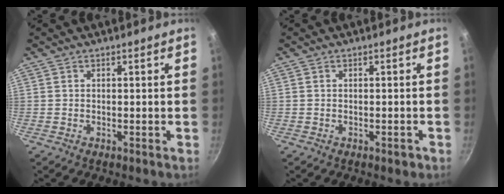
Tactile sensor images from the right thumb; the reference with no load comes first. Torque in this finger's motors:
{"motor_torque": [-0.29, 0.18, -0.29, 0.20, 0.05]}